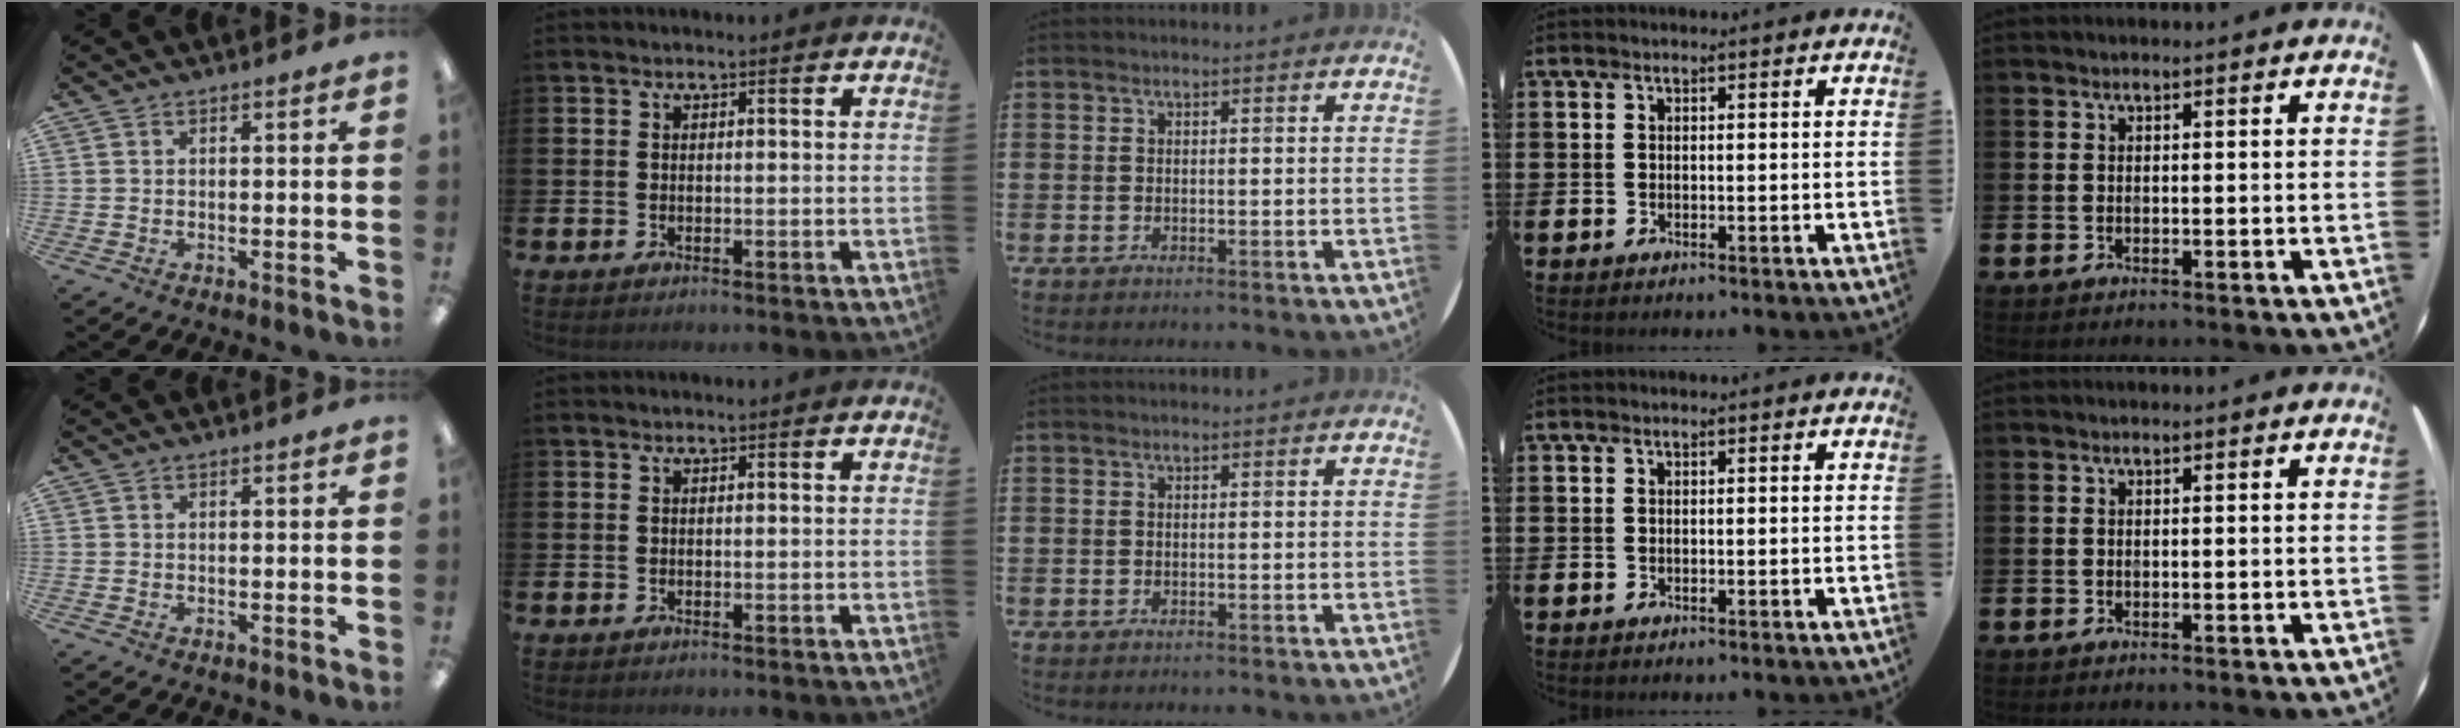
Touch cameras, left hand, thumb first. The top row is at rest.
{}